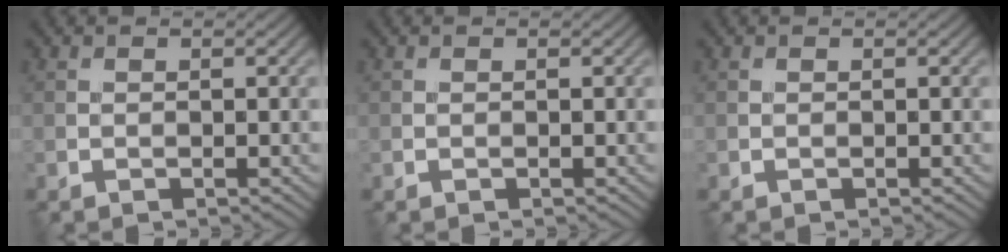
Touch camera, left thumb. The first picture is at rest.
{"total": 0.0}
{"total": 0.0}